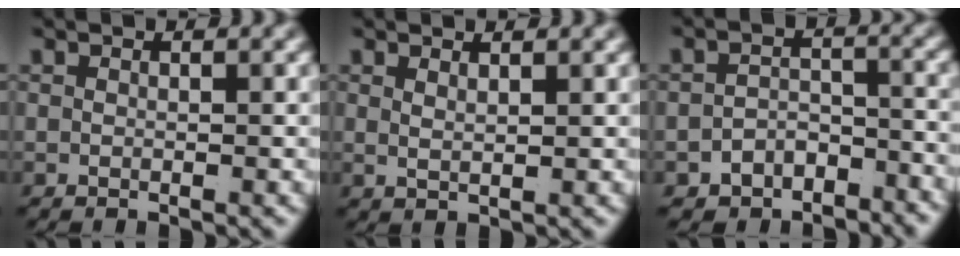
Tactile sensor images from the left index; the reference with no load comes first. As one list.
[{"total": 1.3, "force": [1.0, -0.5, 0.5], "torque": [-0.011, -0.009, 0.029]}, {"total": 5.2, "force": [-4.2, 2.9, 0.7], "torque": [-0.008, -0.017, -0.071]}]